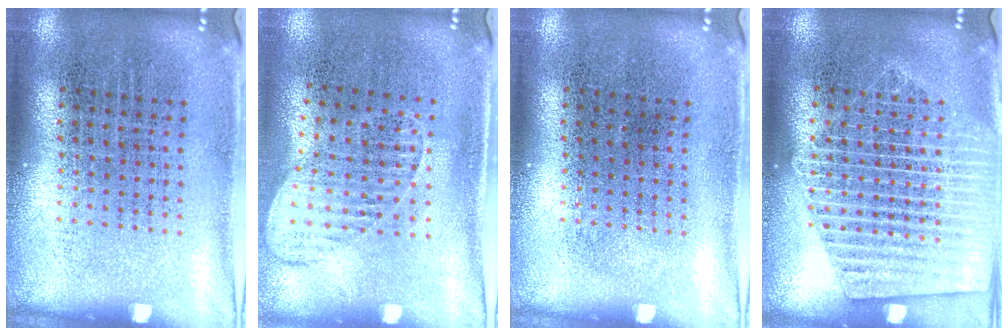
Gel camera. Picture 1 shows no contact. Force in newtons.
{"total": 1.4, "press": 1.2, "slide": 0.9}
{"total": 0.0}
{"total": 2.0, "press": 2.0, "slide": 0.2}